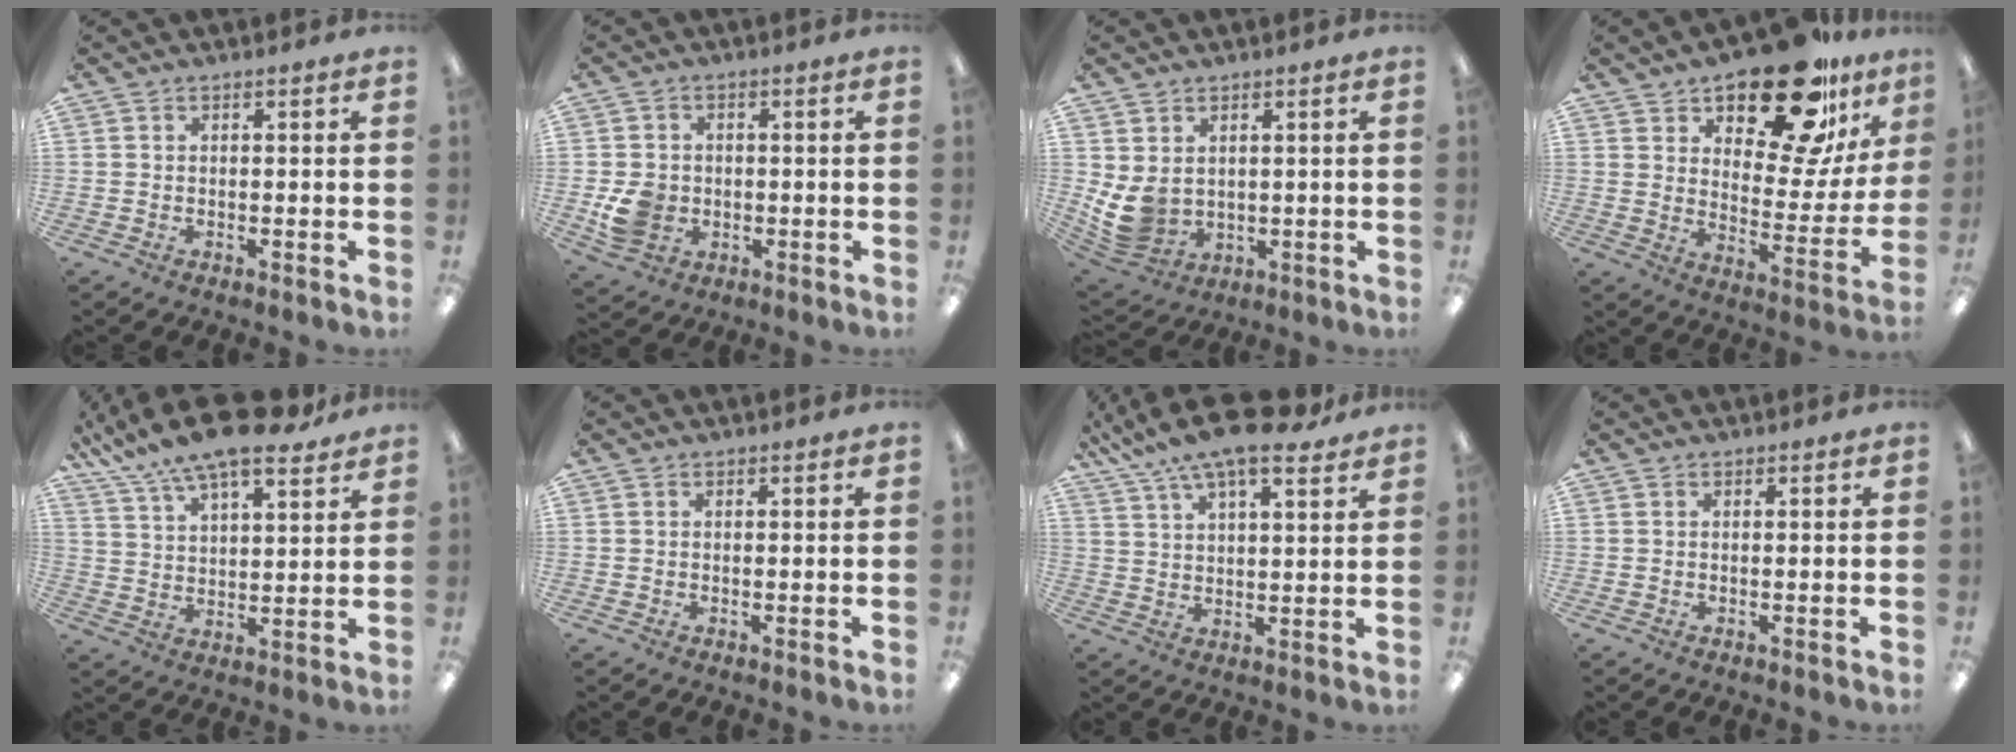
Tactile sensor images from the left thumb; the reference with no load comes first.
{"total": 6.8, "force": [-1.2, 6.0, 3.0], "torque": [-0.043, 0.007, -0.018]}
{"total": 8.0, "force": [2.0, 6.2, 4.7], "torque": [-0.121, -0.009, 0.045]}
{"total": 22.1, "force": [16.8, 8.2, 11.8], "torque": [-0.176, -0.114, 0.279]}
{"total": 16.6, "force": [13.2, 4.5, 9.0], "torque": [-0.173, -0.070, 0.231]}
{"total": 0.0}
{"total": 14.7, "force": [11.3, 3.6, 8.7], "torque": [-0.160, -0.052, 0.194]}
{"total": 0.0}